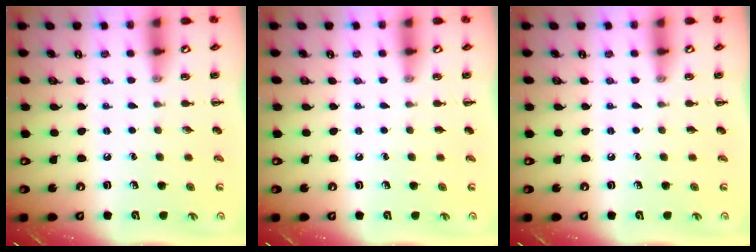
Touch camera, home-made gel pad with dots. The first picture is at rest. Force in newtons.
{"total": 0.0}
{"total": 0.0}